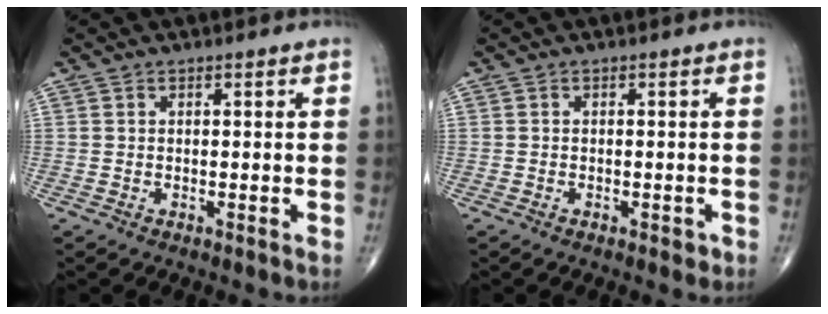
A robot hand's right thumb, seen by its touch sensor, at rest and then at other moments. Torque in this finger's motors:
{"motor_torque": [-0.06, 0.14, -0.09, -0.11, 0.03]}